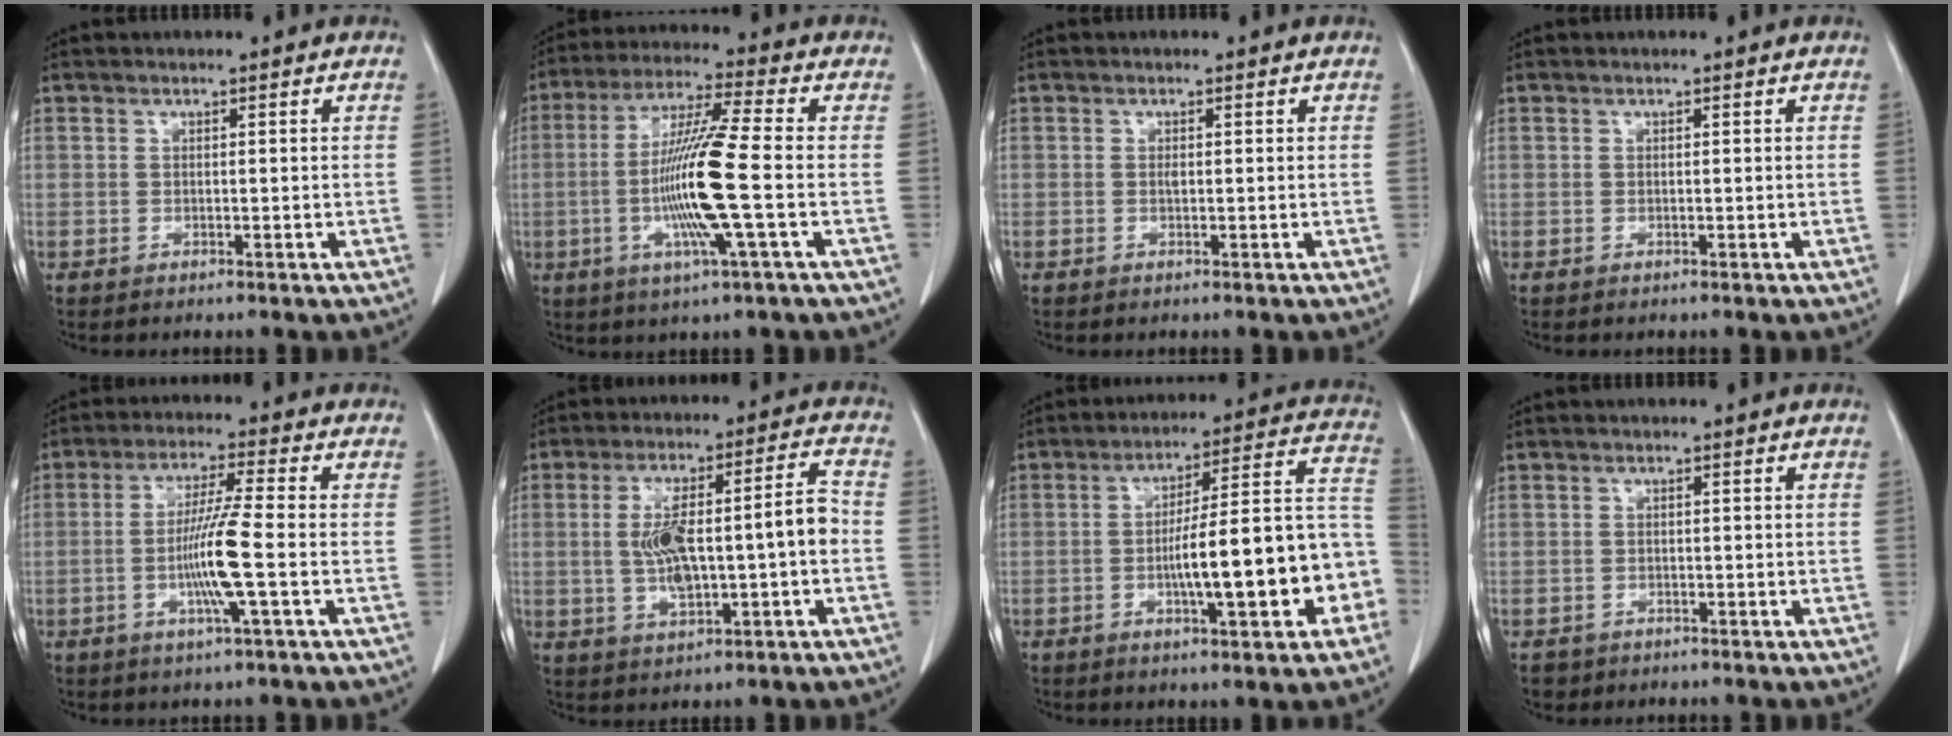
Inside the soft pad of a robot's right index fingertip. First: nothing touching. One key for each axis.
{"total": 13.4, "fx": -2.3, "fy": -0.6, "fz": 13.2, "tx": -0.261, "ty": -0.009, "tz": -0.052}
{"total": 0.5, "fx": 0.0, "fy": 0.2, "fz": 0.5, "tx": -0.010, "ty": 0.000, "tz": -0.001}
{"total": 0.0}
{"total": 8.7, "fx": -1.9, "fy": -0.8, "fz": 8.4, "tx": -0.164, "ty": -0.008, "tz": -0.037}
{"total": 12.5, "fx": -1.1, "fy": 2.5, "fz": 12.2, "tx": -0.221, "ty": 0.029, "tz": -0.010}
{"total": 17.2, "fx": -4.6, "fy": 3.0, "fz": 16.3, "tx": -0.211, "ty": 0.035, "tz": -0.061}
{"total": 1.9, "fx": -1.1, "fy": 1.5, "fz": 0.0, "tx": -0.005, "ty": 0.004, "tz": -0.015}